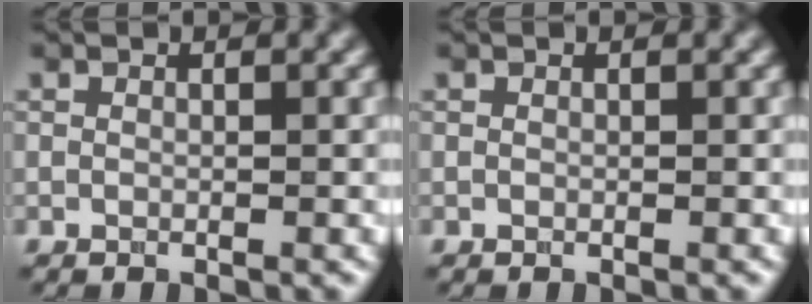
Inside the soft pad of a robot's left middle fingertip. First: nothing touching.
{"total": 0.0}